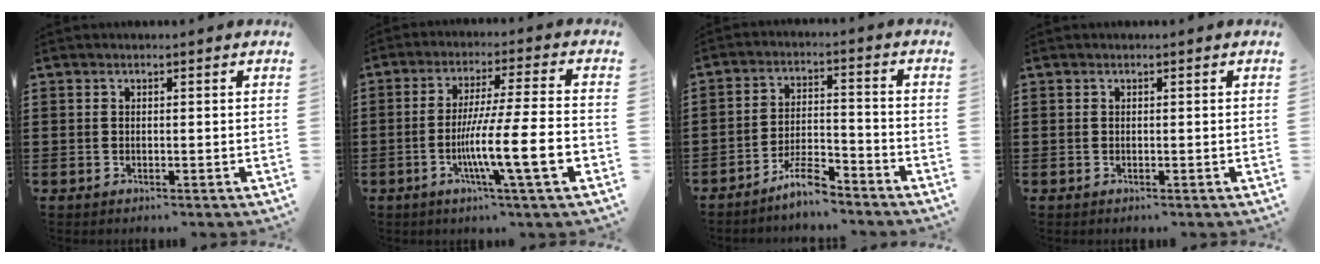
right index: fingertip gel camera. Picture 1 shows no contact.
{"total": 12.0, "force": [-3.9, 0.8, 11.3], "torque": [-0.205, -0.012, -0.072]}
{"total": 6.1, "force": [-5.3, 1.0, 2.9], "torque": [-0.061, 0.006, -0.102]}
{"total": 0.0}